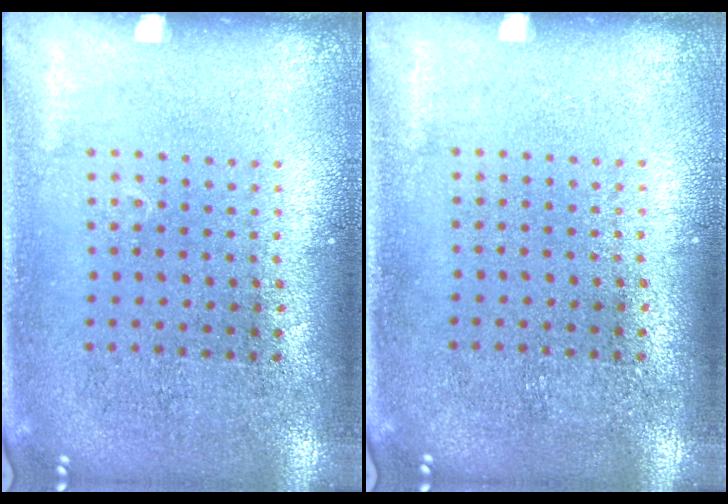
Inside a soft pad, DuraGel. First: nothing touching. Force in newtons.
{"total": 0.0}